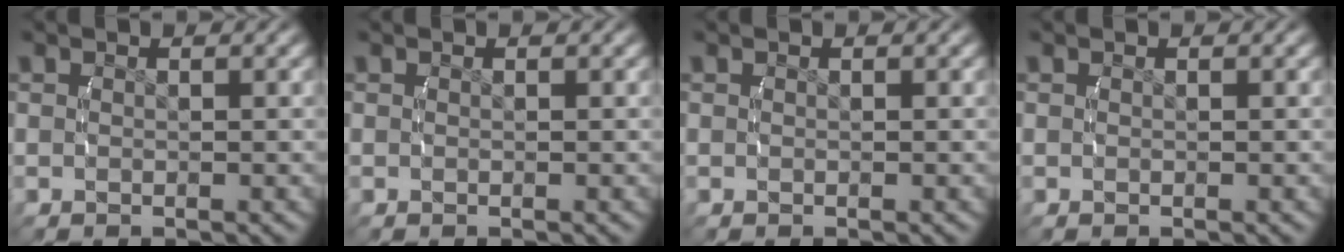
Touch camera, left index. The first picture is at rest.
{"total": 0.0}
{"total": 0.0}
{"total": 0.0}